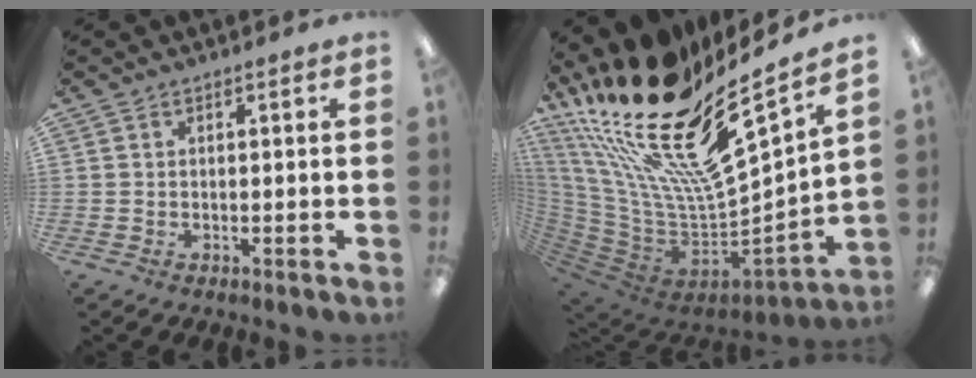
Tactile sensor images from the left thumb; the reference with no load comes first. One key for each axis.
{"total": 26.3, "fx": 15.9, "fy": 8.6, "fz": 19.2, "tx": -0.324, "ty": -0.143, "tz": 0.283}